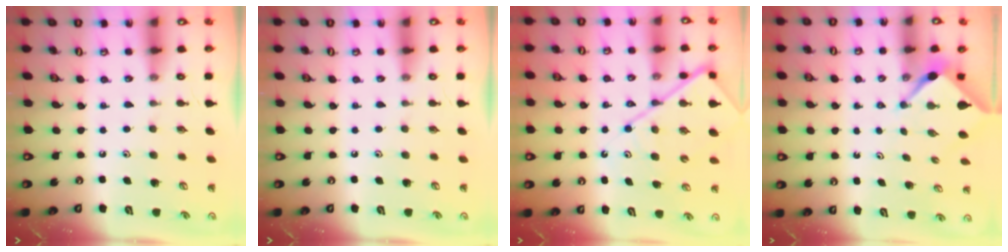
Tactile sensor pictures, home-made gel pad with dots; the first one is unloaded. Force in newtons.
{"total": 0.0}
{"total": 10.4, "press": 10.3, "slide": 1.0}
{"total": 2.2, "press": 2.2, "slide": 0.3}